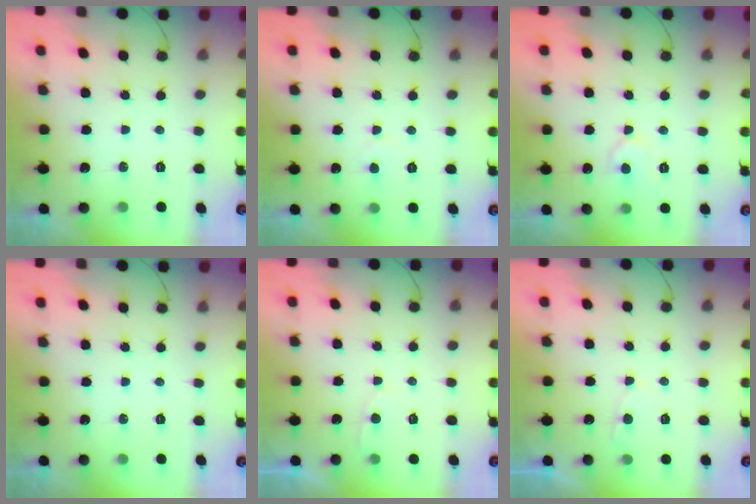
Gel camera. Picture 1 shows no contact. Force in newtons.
{"total": 1.1, "press": 1.1, "slide": 0.1}
{"total": 4.8, "press": 4.8, "slide": 0.3}
{"total": 0.0}
{"total": 2.1, "press": 2.1, "slide": 0.2}
{"total": 2.5, "press": 2.5, "slide": 0.4}